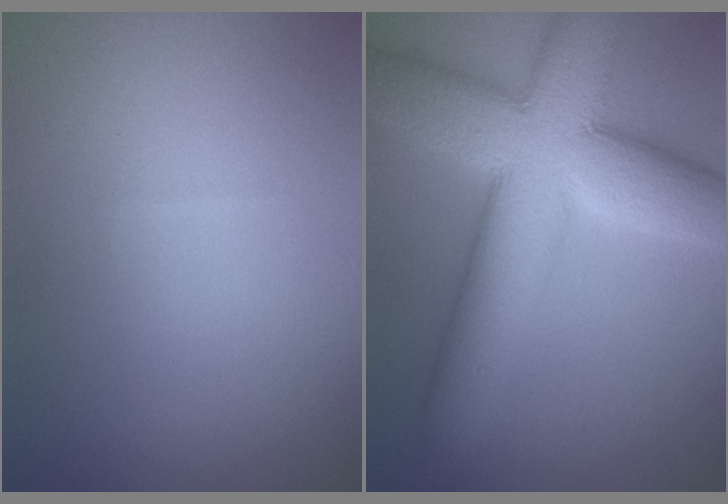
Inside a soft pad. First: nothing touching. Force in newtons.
{"total": 12.0, "press": 12.0, "slide": 0.5}